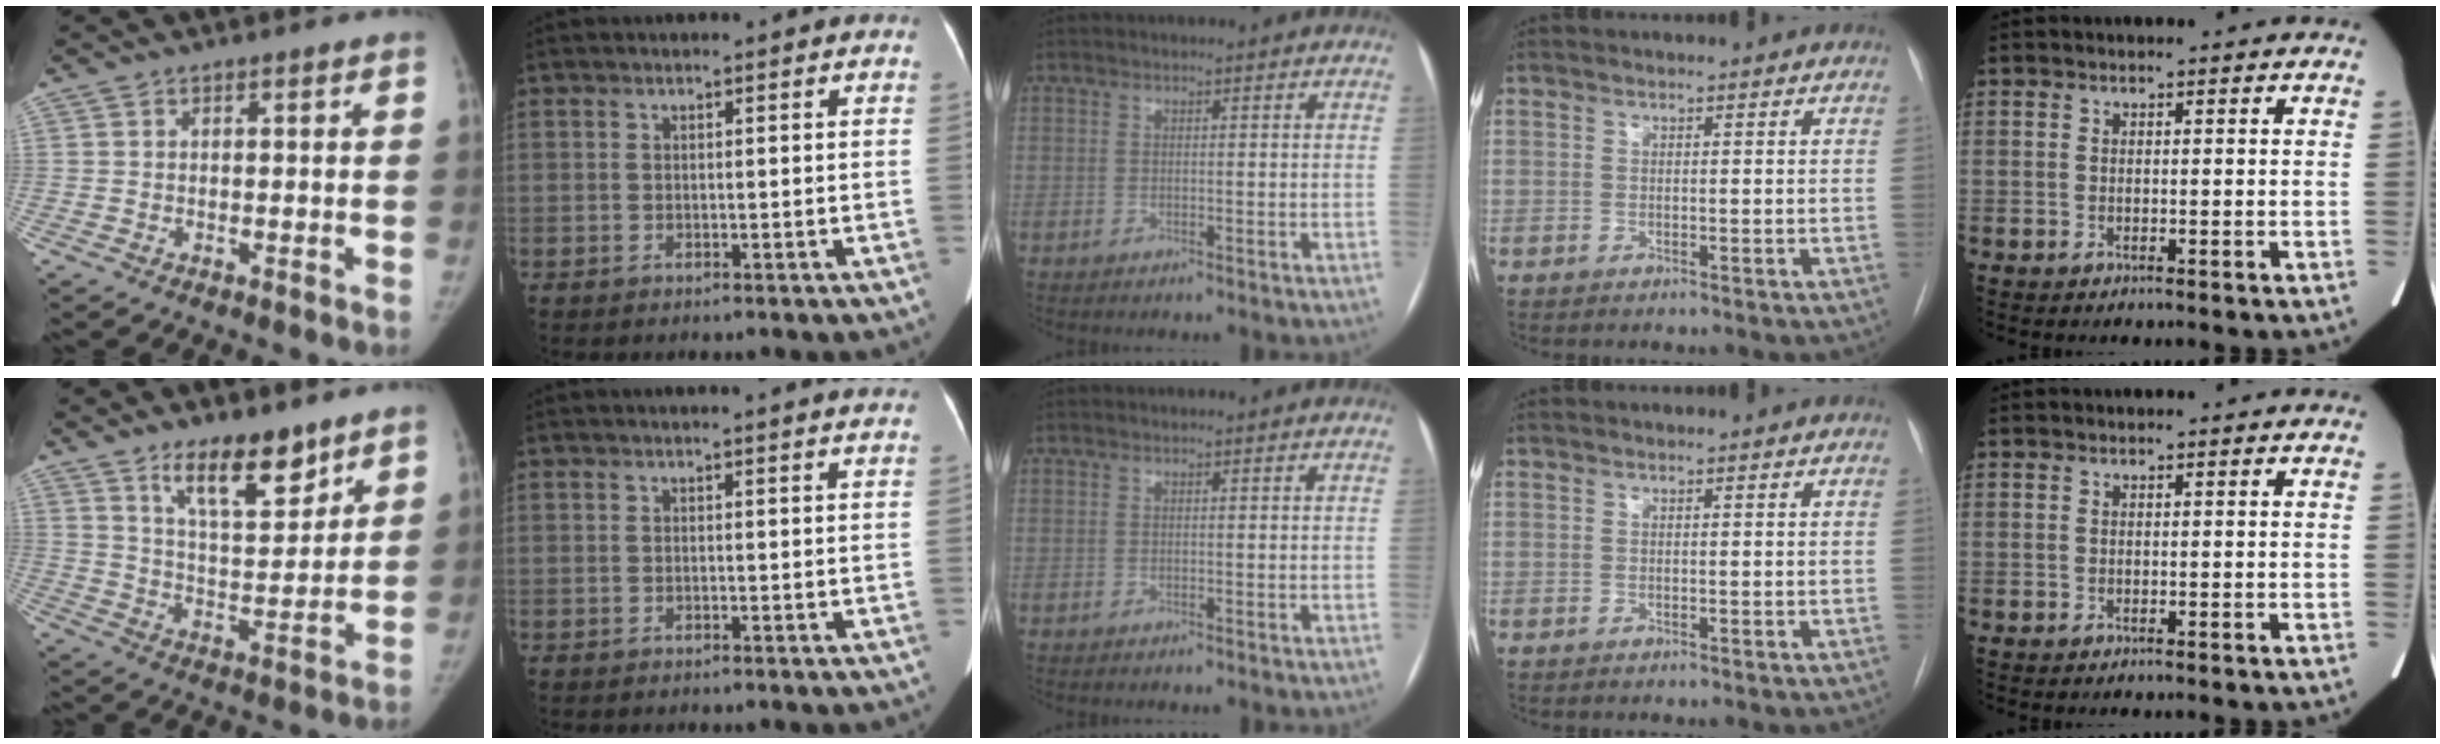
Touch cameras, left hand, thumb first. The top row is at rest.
{"thumb": {"total": 12.1, "force": [8.3, 4.4, 7.6], "torque": [-0.094, -0.062, 0.146]}, "index": {"total": 4.2, "force": [3.9, -0.5, 1.5], "torque": [-0.020, 0.008, 0.032]}}